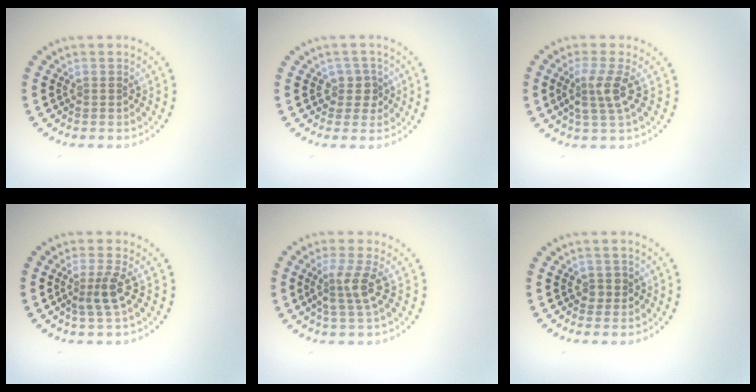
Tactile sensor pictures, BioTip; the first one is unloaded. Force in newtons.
{"total": 2.0, "press": 1.6, "slide": 1.1}
{"total": 2.7, "press": 2.1, "slide": 1.8}
{"total": 2.4, "press": 1.8, "slide": 1.5}
{"total": 2.7, "press": 2.1, "slide": 1.8}
{"total": 0.9, "press": 0.8, "slide": 0.4}